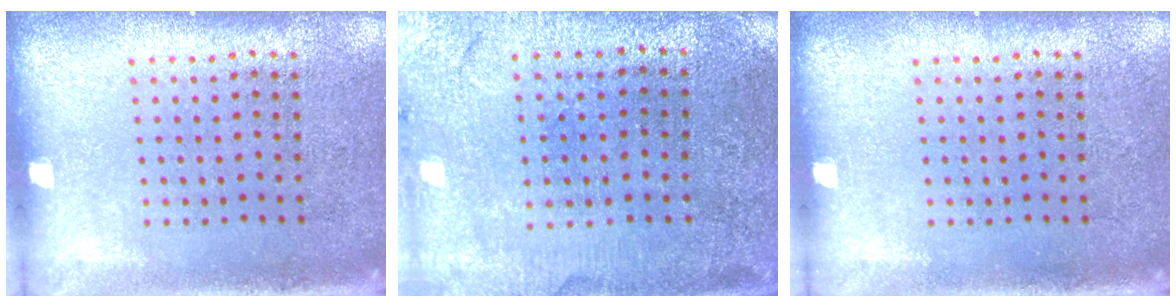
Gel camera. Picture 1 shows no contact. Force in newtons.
{"total": 0.5, "press": 0.5, "slide": 0.2}
{"total": 0.0}